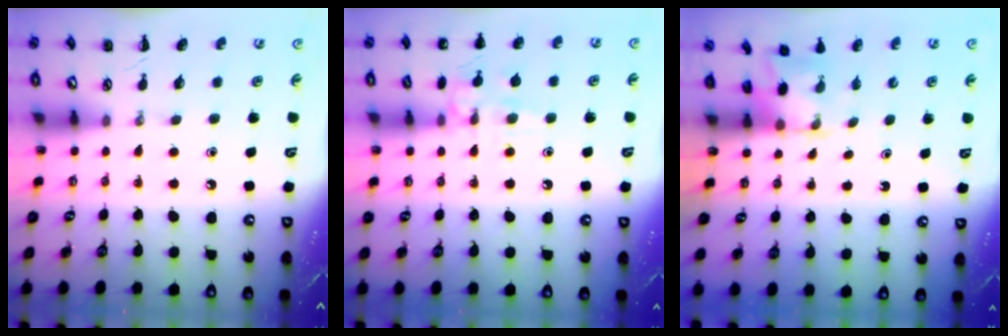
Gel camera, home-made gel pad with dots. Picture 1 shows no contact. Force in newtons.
{"total": 10.5, "press": 10.4, "slide": 1.0}
{"total": 1.7, "press": 1.6, "slide": 0.6}